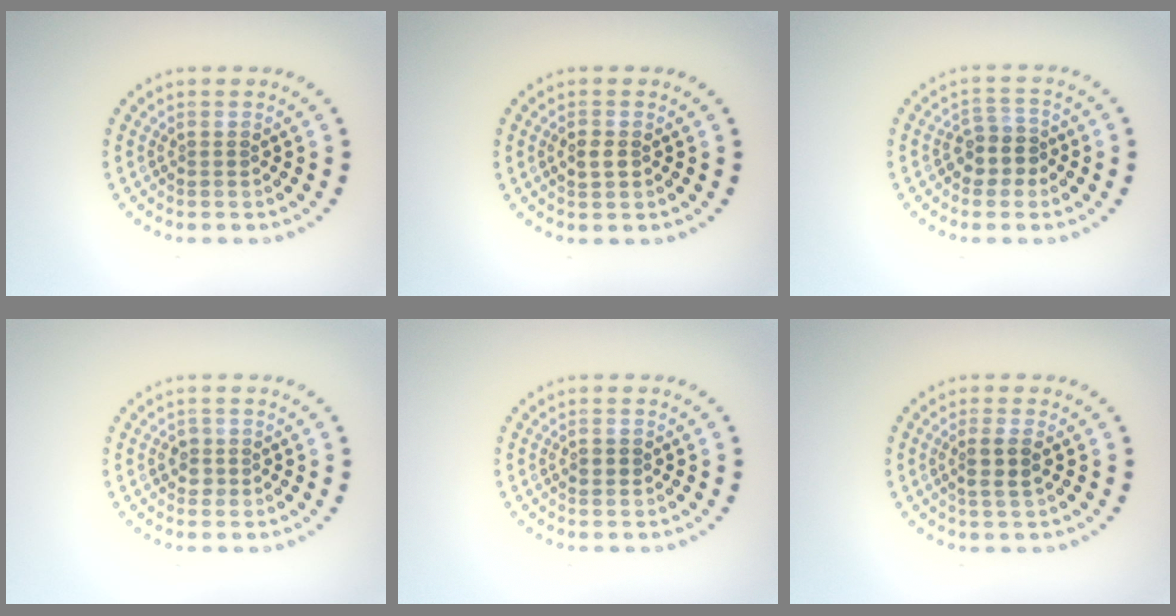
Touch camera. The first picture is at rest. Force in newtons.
{"total": 1.3, "press": 1.3, "slide": 0.1}
{"total": 2.5, "press": 2.2, "slide": 1.2}
{"total": 1.3, "press": 1.2, "slide": 0.6}
{"total": 1.3, "press": 1.3, "slide": 0.2}
{"total": 2.0, "press": 1.8, "slide": 0.9}